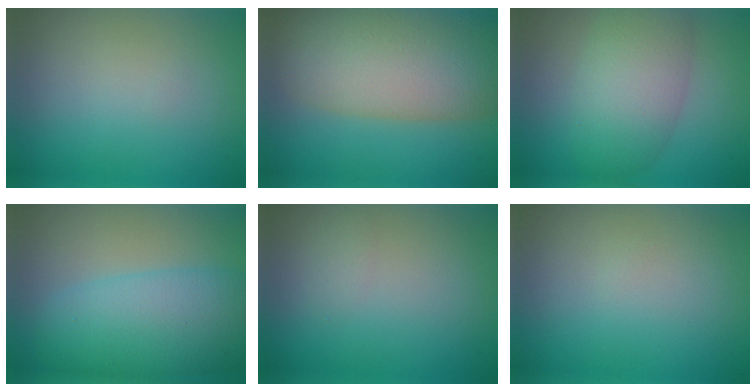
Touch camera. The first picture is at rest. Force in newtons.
{"total": 12.4, "press": 12.4, "slide": 0.6}
{"total": 6.6, "press": 6.6, "slide": 0.3}
{"total": 8.6, "press": 8.5, "slide": 0.4}
{"total": 0.8, "press": 0.8, "slide": 0.0}
{"total": 0.0}